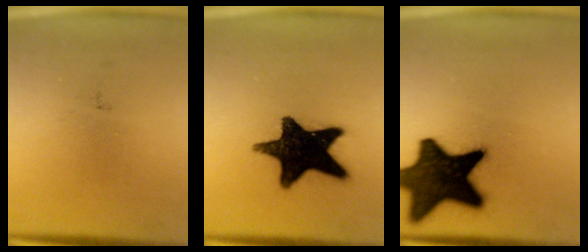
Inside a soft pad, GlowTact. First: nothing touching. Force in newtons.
{"total": 17.4}
{"total": 18.2}